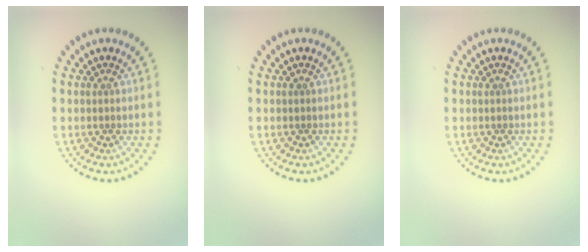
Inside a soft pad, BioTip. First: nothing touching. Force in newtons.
{"total": 0.0}
{"total": 0.0}